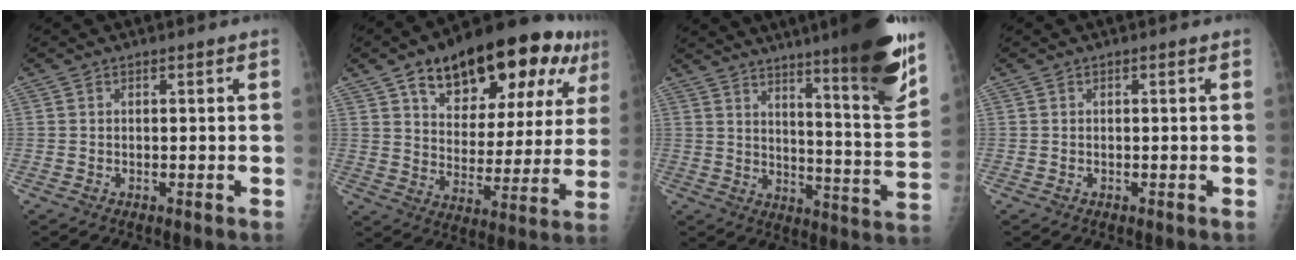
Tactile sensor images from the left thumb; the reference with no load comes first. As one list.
[{"total": 25.6, "force": [13.4, 12.0, 18.3], "torque": [-0.231, -0.008, 0.201]}, {"total": 22.0, "force": [14.6, 2.0, 16.4], "torque": [-0.208, -0.076, 0.210]}, {"total": 0.0}]